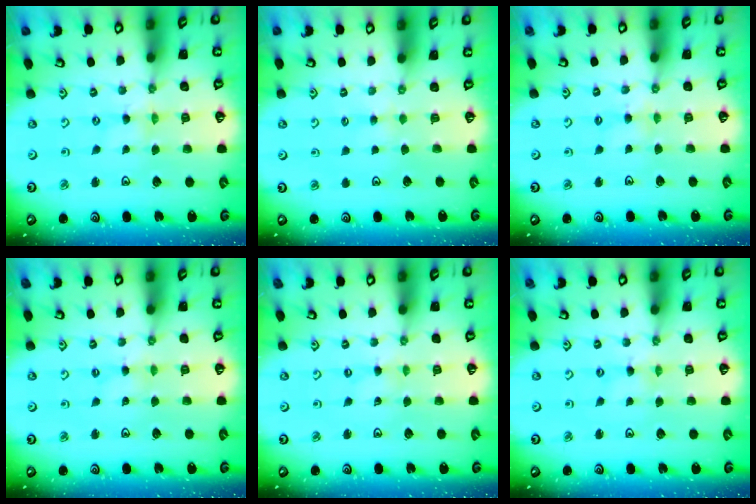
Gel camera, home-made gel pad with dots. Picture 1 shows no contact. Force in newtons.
{"total": 2.8, "press": 2.8, "slide": 0.3}
{"total": 2.6, "press": 2.6, "slide": 0.5}
{"total": 1.1, "press": 1.1, "slide": 0.3}
{"total": 0.0}
{"total": 0.0}